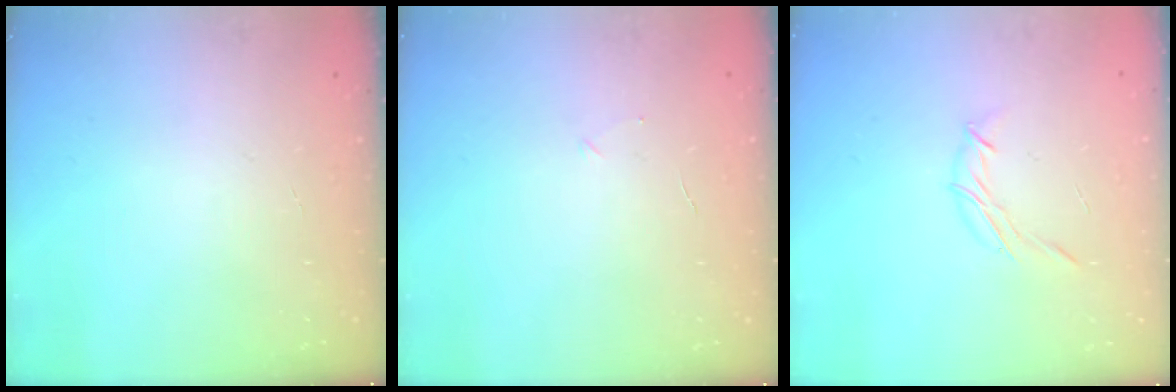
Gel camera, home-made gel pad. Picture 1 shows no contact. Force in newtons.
{"total": 2.5, "press": 2.3, "slide": 0.8}
{"total": 6.9, "press": 6.7, "slide": 1.7}